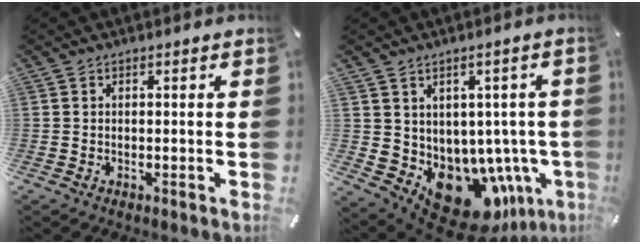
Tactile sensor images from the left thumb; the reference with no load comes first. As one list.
[{"total": 14.0, "force": [-6.8, 9.4, 7.8], "torque": [-0.099, 0.001, -0.099]}]